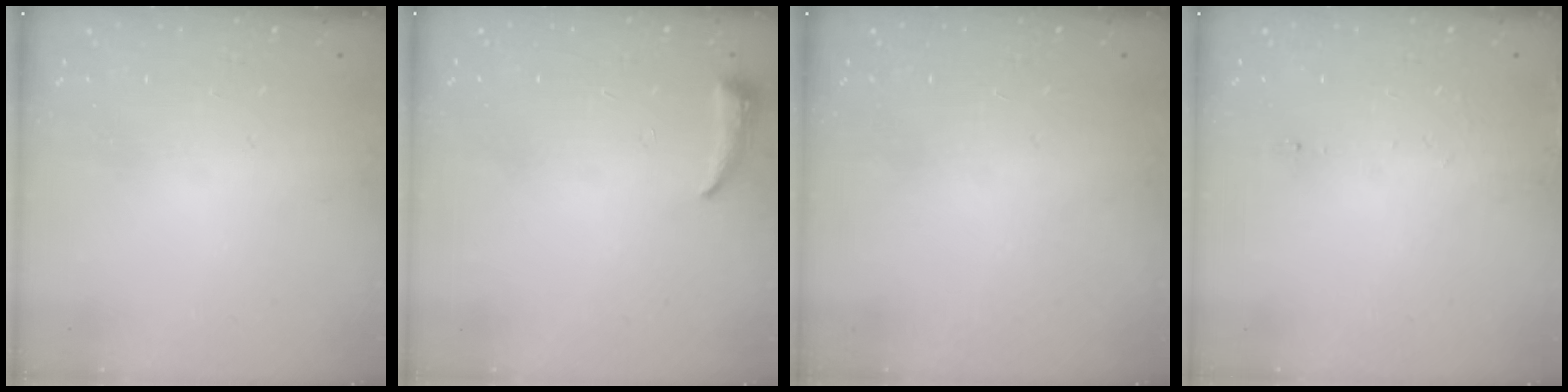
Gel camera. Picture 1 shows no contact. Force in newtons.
{"total": 4.3, "press": 4.2, "slide": 0.9}
{"total": 0.0}
{"total": 5.9, "press": 5.7, "slide": 1.6}